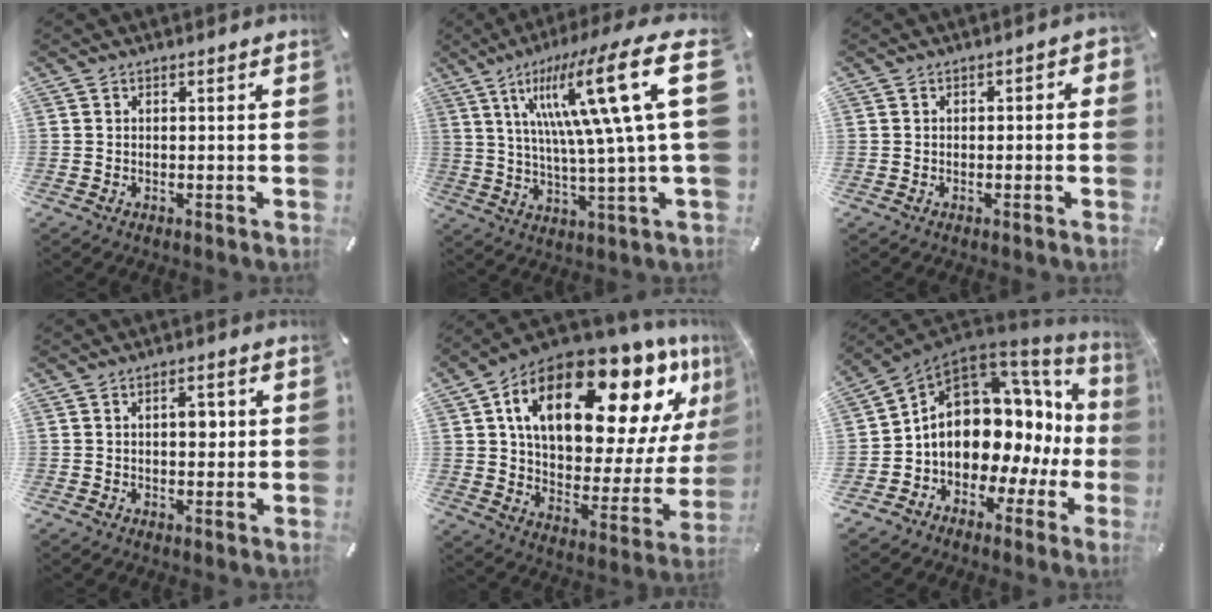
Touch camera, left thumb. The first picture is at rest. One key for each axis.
{"total": 24.5, "fx": 6.8, "fy": 4.3, "fz": 23.1, "tx": -0.376, "ty": -0.029, "tz": 0.091}
{"total": 1.6, "fx": -1.0, "fy": 0.8, "fz": 0.9, "tx": -0.016, "ty": 0.007, "tz": -0.020}
{"total": 3.8, "fx": 0.6, "fy": 2.0, "fz": 3.1, "tx": -0.039, "ty": 0.000, "tz": 0.002}
{"total": 26.6, "fx": 14.4, "fy": 12.4, "fz": 18.6, "tx": -0.297, "ty": -0.091, "tz": 0.242}
{"total": 16.2, "fx": 1.5, "fy": 12.0, "fz": 10.8, "tx": -0.184, "ty": -0.029, "tz": 0.033}